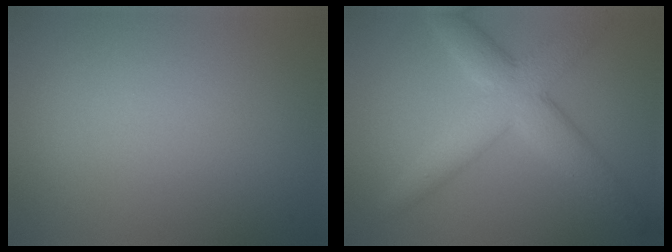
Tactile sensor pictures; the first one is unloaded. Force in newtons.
{"total": 6.5, "press": 6.5, "slide": 0.1}